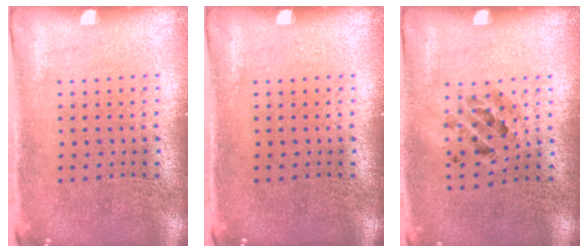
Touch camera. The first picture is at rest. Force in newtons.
{"total": 0.0}
{"total": 0.9, "press": 0.9, "slide": 0.1}